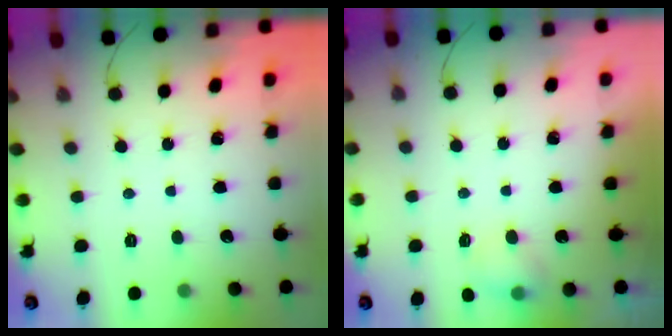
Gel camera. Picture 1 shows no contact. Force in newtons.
{"total": 5.1, "press": 4.9, "slide": 1.4}